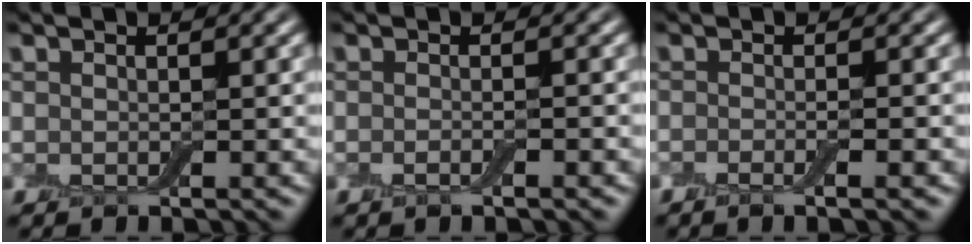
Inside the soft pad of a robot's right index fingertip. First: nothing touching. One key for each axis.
{"total": 1.3, "fx": -0.6, "fy": 0.3, "fz": 1.1, "tx": -0.019, "ty": -0.006, "tz": -0.015}
{"total": 2.3, "fx": -0.9, "fy": 0.7, "fz": 2.0, "tx": -0.013, "ty": 0.002, "tz": -0.018}